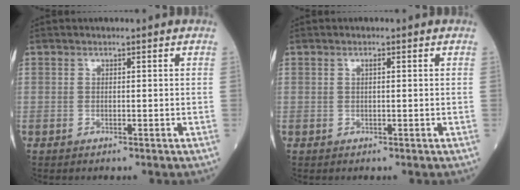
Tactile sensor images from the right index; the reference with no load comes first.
{"total": 1.0, "force": [0.4, 0.2, 0.9], "torque": [-0.018, 0.000, 0.006]}